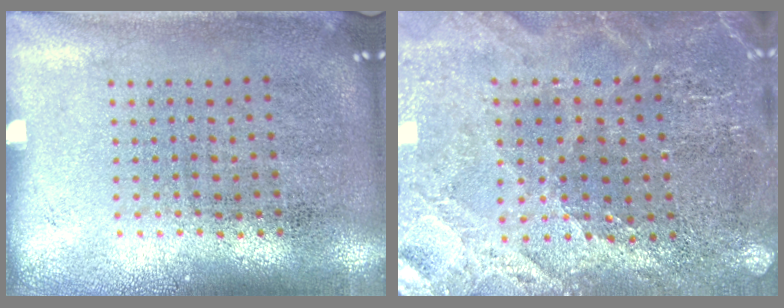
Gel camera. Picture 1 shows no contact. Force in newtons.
{"total": 1.9, "press": 1.9, "slide": 0.3}